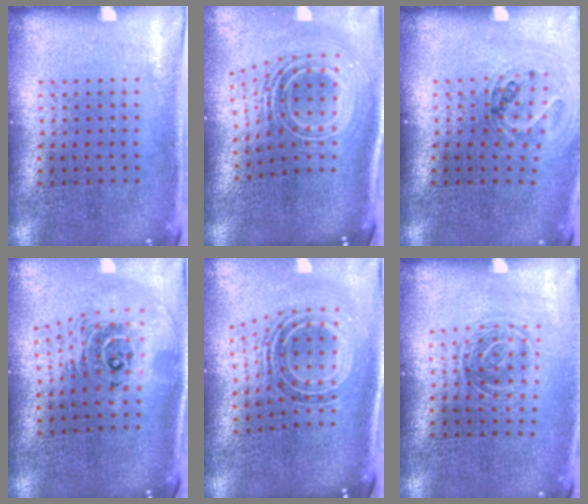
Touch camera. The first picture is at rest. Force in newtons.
{"total": 2.8, "press": 1.8, "slide": 2.2}
{"total": 1.1, "press": 1.1, "slide": 0.2}
{"total": 2.2, "press": 1.6, "slide": 1.5}
{"total": 1.3, "press": 1.1, "slide": 0.8}
{"total": 1.2, "press": 1.0, "slide": 0.7}